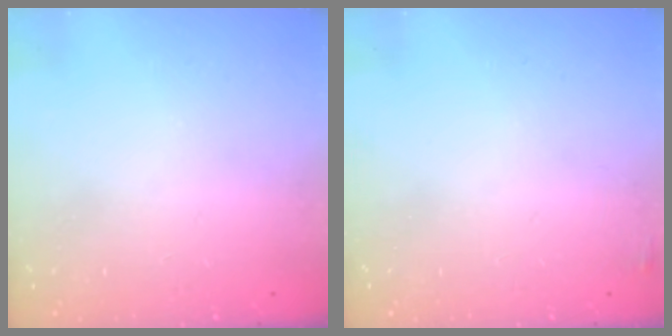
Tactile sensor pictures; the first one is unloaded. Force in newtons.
{"total": 2.2, "press": 2.1, "slide": 0.7}